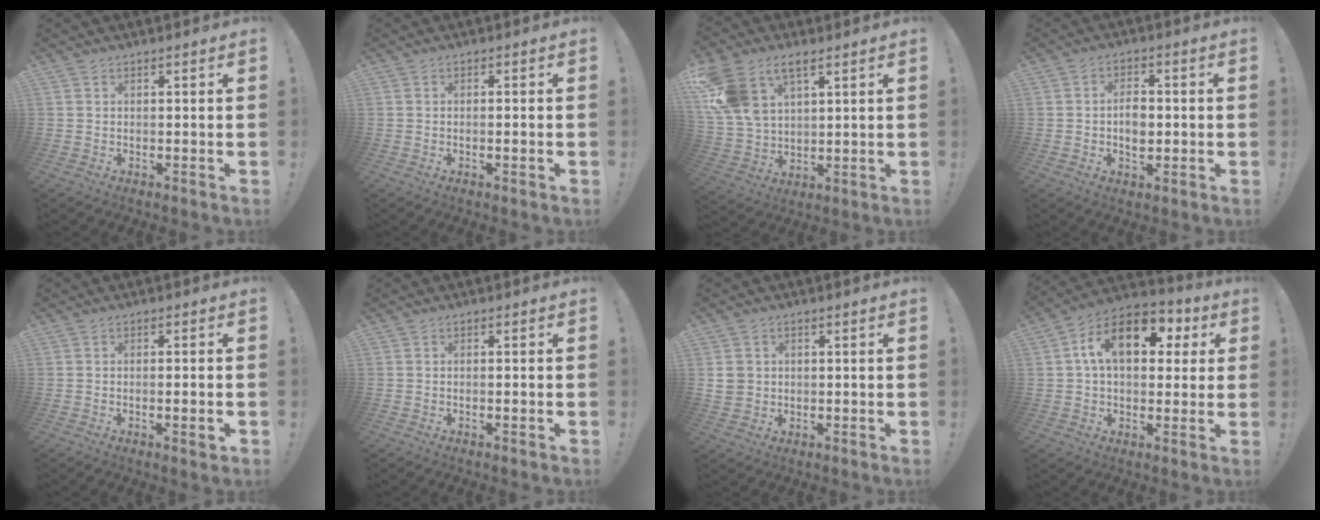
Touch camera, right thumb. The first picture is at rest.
{"total": 1.0, "force": [-0.5, -0.1, 0.9], "torque": [-0.017, 0.001, -0.008]}
{"total": 13.4, "force": [7.2, 8.1, 7.8], "torque": [-0.170, -0.025, 0.144]}
{"total": 5.5, "force": [-0.6, 3.8, 3.9], "torque": [-0.042, -0.001, -0.013]}
{"total": 2.7, "force": [-0.8, 0.1, 2.6], "torque": [-0.031, -0.005, -0.013]}
{"total": 0.8, "force": [-0.5, -0.2, 0.6], "torque": [-0.011, -0.001, -0.007]}
{"total": 4.5, "force": [1.0, 4.0, 1.7], "torque": [-0.022, -0.004, 0.020]}
{"total": 16.4, "force": [4.9, 9.9, 12.1], "torque": [-0.195, 0.006, 0.085]}